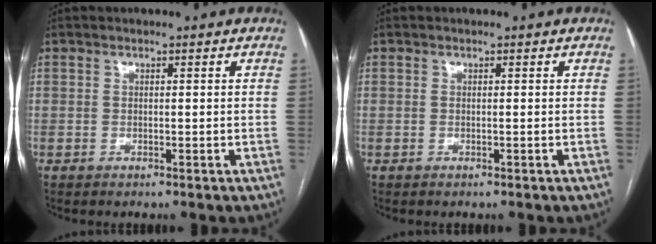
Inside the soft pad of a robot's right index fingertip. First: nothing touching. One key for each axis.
{"total": 0.0}